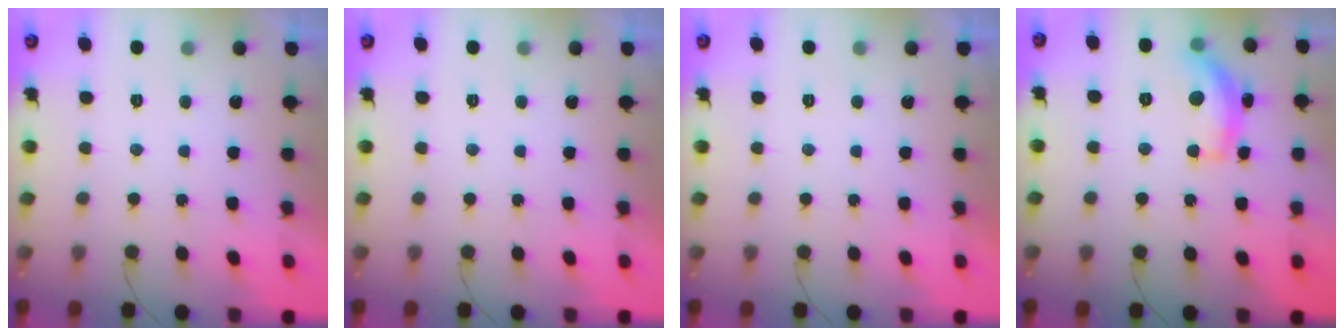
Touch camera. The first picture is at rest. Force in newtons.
{"total": 0.0}
{"total": 0.0}
{"total": 12.7, "press": 12.7, "slide": 0.7}